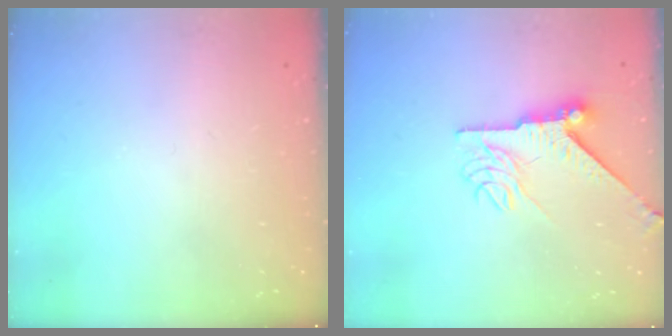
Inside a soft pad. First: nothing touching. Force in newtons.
{"total": 8.5, "press": 8.5, "slide": 0.7}